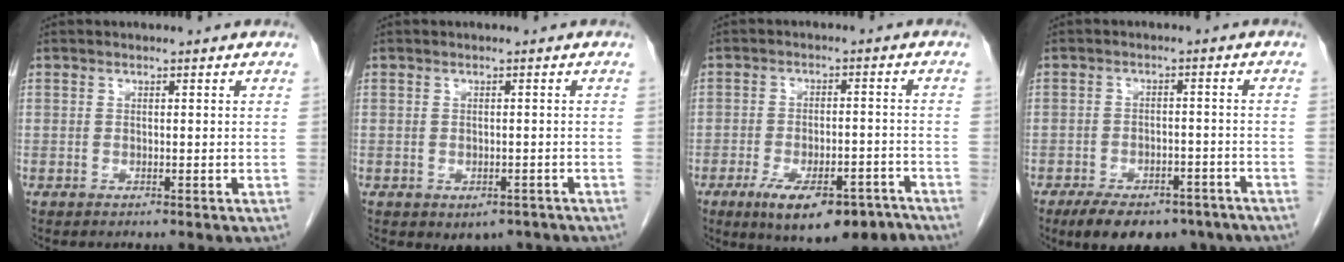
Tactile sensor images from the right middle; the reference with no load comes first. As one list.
[{"total": 3.3, "force": [-2.1, 2.1, 1.3], "torque": [-0.006, 0.002, -0.020]}, {"total": 12.2, "force": [-8.2, 4.5, 7.8], "torque": [-0.109, 0.002, -0.120]}, {"total": 12.3, "force": [-9.0, 5.7, 6.1], "torque": [-0.089, 0.004, -0.127]}]